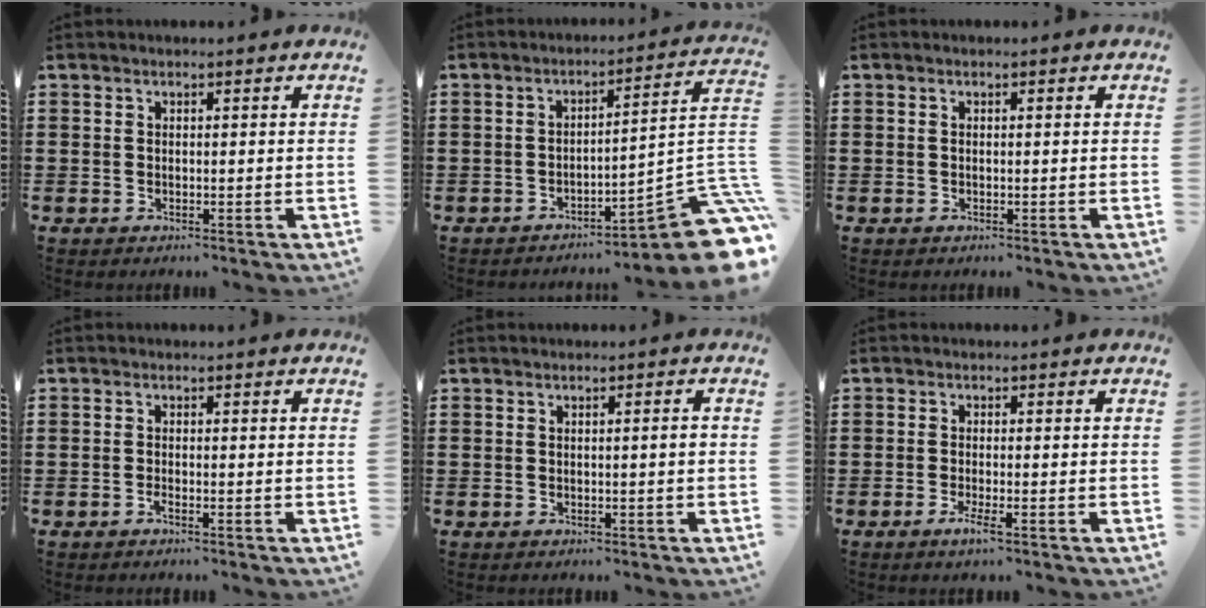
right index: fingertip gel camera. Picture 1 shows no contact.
{"total": 8.6, "force": [-5.3, 2.0, 6.4], "torque": [-0.072, -0.007, -0.105]}
{"total": 0.0}
{"total": 0.8, "force": [-0.7, 0.0, 0.5], "torque": [-0.011, -0.001, -0.013]}
{"total": 1.0, "force": [-0.2, 0.0, 0.9], "torque": [-0.015, -0.001, -0.004]}
{"total": 2.4, "force": [-1.3, 0.1, 2.0], "torque": [-0.046, -0.011, -0.027]}